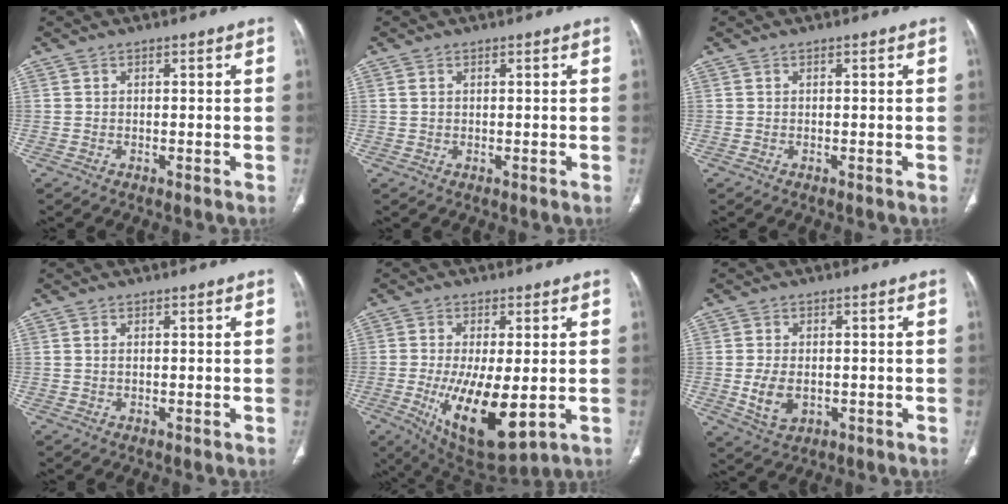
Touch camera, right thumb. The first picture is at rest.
{"total": 0.8, "force": [0.3, 0.5, 0.5], "torque": [-0.015, 0.006, 0.010]}
{"total": 0.0}
{"total": 0.8, "force": [0.1, 0.4, 0.6], "torque": [-0.018, 0.004, 0.005]}
{"total": 14.8, "force": [-3.0, 5.7, 13.4], "torque": [-0.234, -0.027, -0.030]}
{"total": 6.1, "force": [-0.9, 4.1, 4.5], "torque": [-0.082, -0.004, -0.006]}